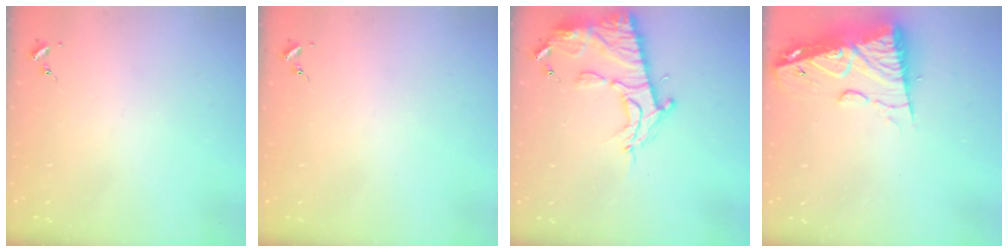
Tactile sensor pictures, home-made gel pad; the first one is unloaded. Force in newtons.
{"total": 0.0}
{"total": 16.2, "press": 16.1, "slide": 1.4}
{"total": 13.3, "press": 13.2, "slide": 1.2}